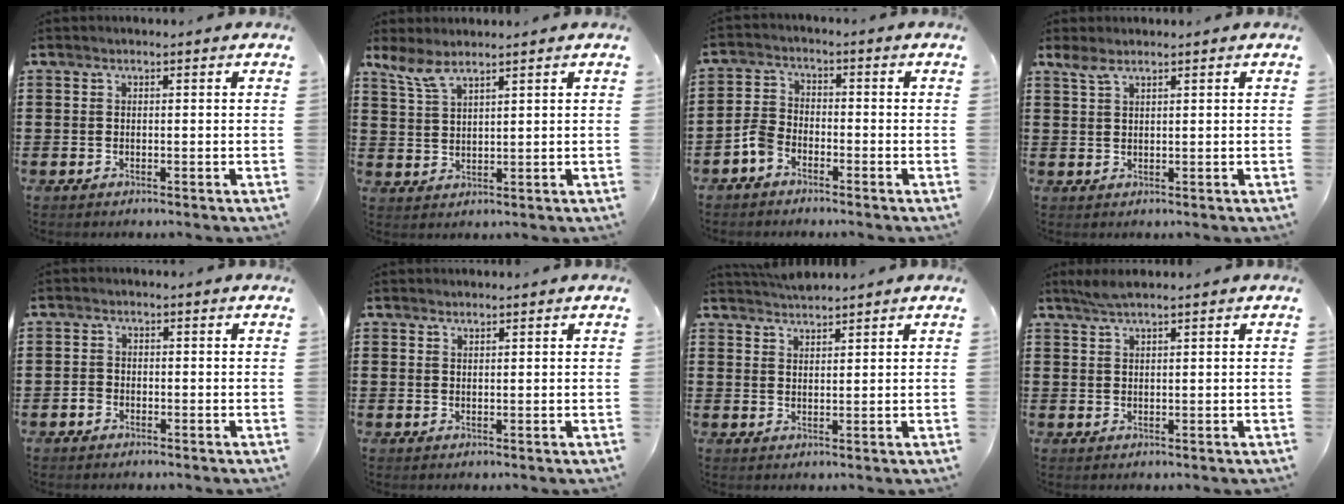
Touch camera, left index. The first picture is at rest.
{"total": 4.5, "force": [3.6, 0.9, 2.6], "torque": [-0.062, -0.006, 0.066]}
{"total": 3.7, "force": [-2.8, 2.0, 1.5], "torque": [-0.050, 0.002, -0.059]}
{"total": 2.2, "force": [1.6, 0.6, 1.4], "torque": [-0.033, 0.002, 0.030]}
{"total": 1.4, "force": [-1.0, 1.0, 0.4], "torque": [-0.011, 0.002, -0.021]}
{"total": 0.9, "force": [0.8, 0.2, 0.2], "torque": [-0.006, 0.000, 0.016]}
{"total": 2.4, "force": [2.4, 0.1, 0.1], "torque": [-0.009, -0.001, 0.047]}
{"total": 2.2, "force": [1.8, 0.1, 1.3], "torque": [-0.029, 0.002, 0.034]}